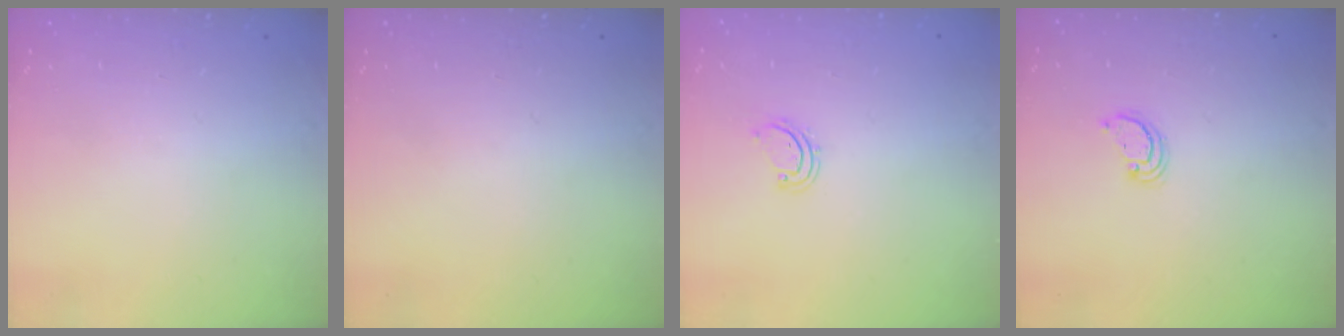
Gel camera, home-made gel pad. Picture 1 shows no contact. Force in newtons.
{"total": 0.0}
{"total": 2.5, "press": 2.5, "slide": 0.3}
{"total": 2.6, "press": 2.6, "slide": 0.2}